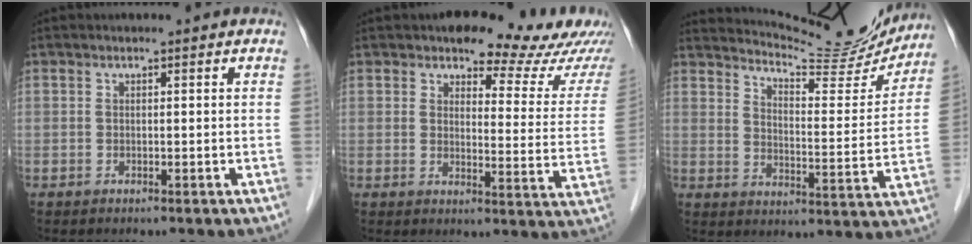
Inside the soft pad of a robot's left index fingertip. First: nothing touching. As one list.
[{"total": 13.0, "force": [11.0, 4.8, 5.0], "torque": [-0.028, -0.016, 0.103]}, {"total": 16.6, "force": [16.1, 1.4, 3.9], "torque": [-0.062, -0.050, 0.211]}]